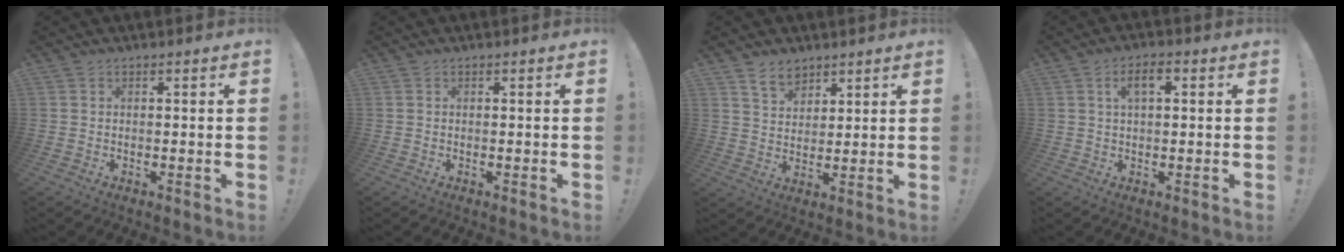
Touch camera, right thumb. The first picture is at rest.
{"total": 0.0}
{"total": 6.9, "force": [5.1, 4.1, 2.1], "torque": [-0.033, -0.027, 0.095]}
{"total": 4.5, "force": [1.3, 2.0, 3.9], "torque": [-0.065, 0.006, 0.018]}